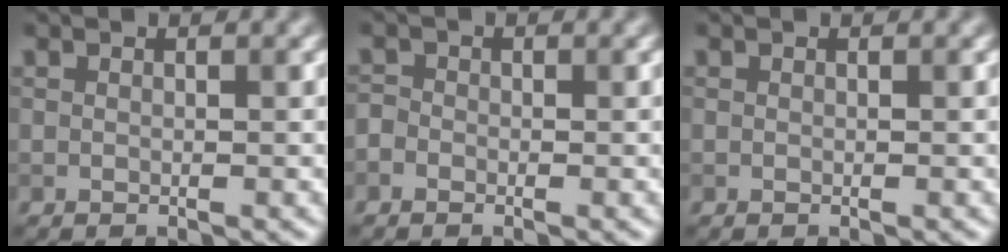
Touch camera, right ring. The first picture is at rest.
{"total": 1.0, "force": [-0.6, 0.8, 0.3], "torque": [0.000, -0.001, -0.013]}
{"total": 0.0}